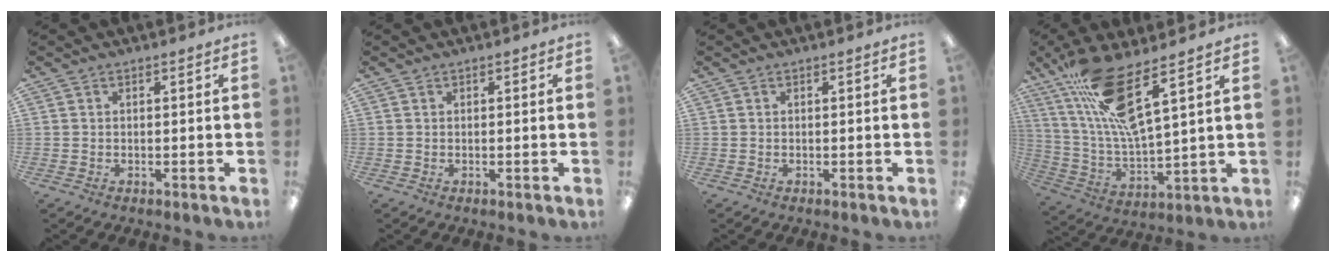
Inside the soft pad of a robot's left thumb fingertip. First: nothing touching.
{"total": 0.0}
{"total": 0.0}
{"total": 16.2, "force": [10.3, 3.3, 12.0], "torque": [-0.245, -0.049, 0.174]}